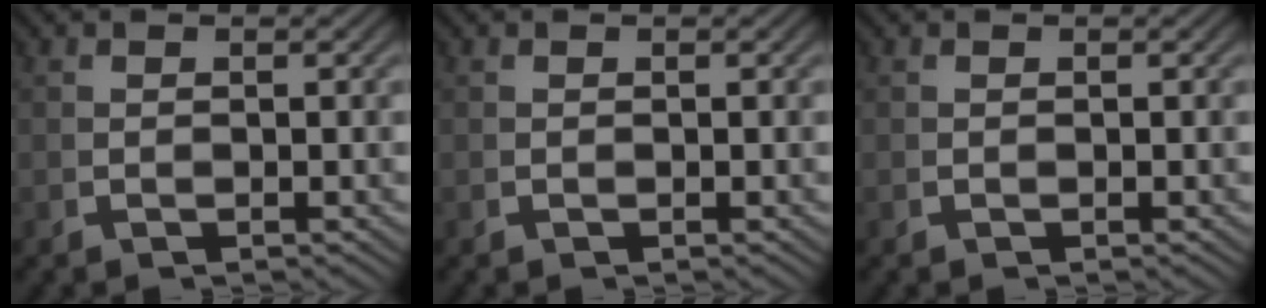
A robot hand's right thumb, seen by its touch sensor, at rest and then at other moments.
{"total": 0.0}
{"total": 0.0}